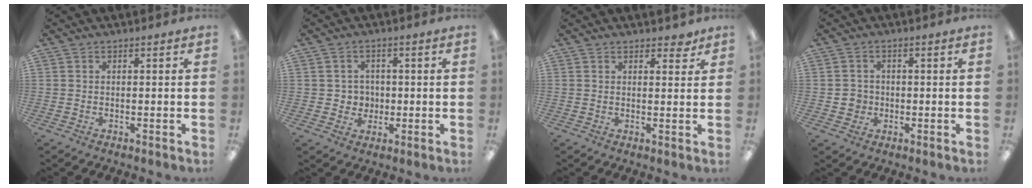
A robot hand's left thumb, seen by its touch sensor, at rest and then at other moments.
{"total": 3.9, "force": [0.2, 3.9, 0.3], "torque": [-0.003, 0.002, 0.000]}
{"total": 2.6, "force": [2.1, 1.2, 0.8], "torque": [-0.002, -0.006, 0.036]}
{"total": 3.4, "force": [-0.5, 3.4, 0.6], "torque": [-0.006, 0.003, -0.012]}